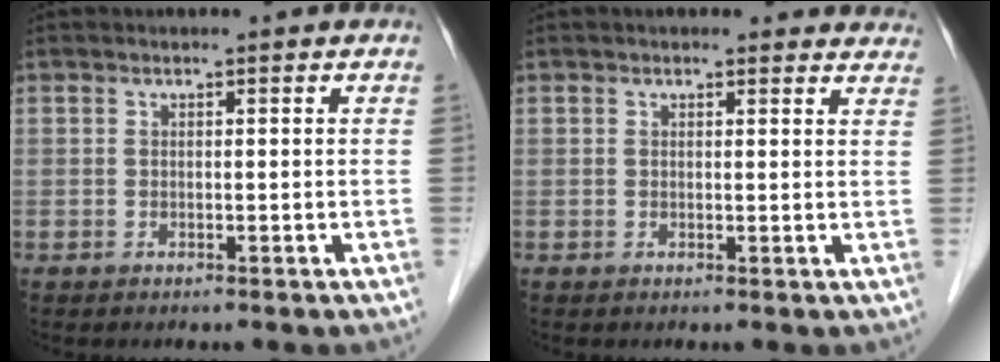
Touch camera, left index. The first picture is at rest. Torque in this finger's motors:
{"motor_torque": [0.28, -0.18, 0.01, 0.00]}